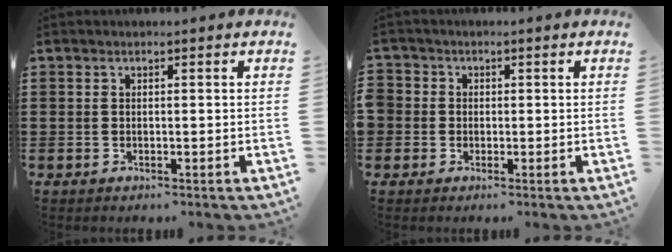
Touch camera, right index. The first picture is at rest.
{"total": 1.6, "force": [-0.3, 1.5, 0.0], "torque": [-0.009, 0.007, -0.009]}